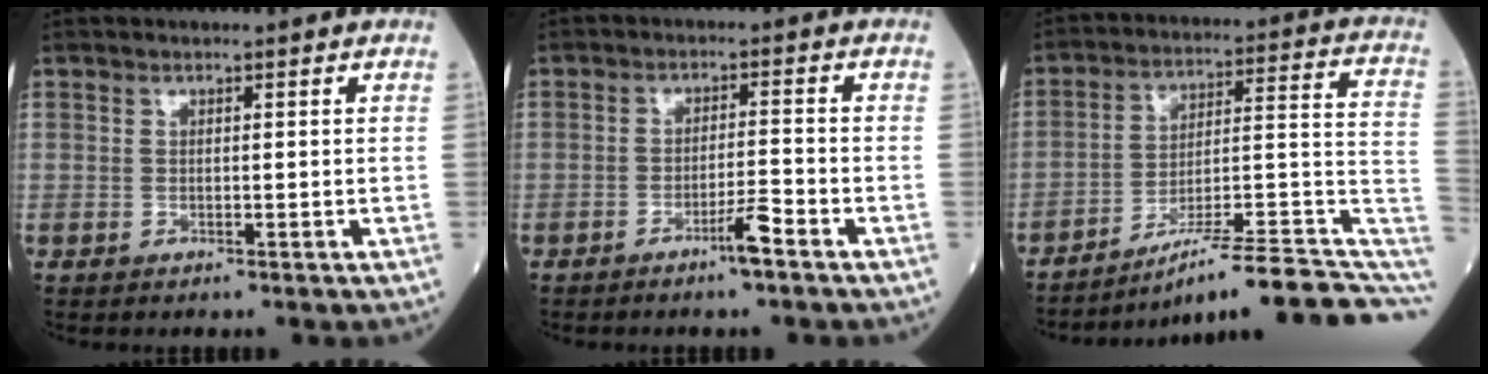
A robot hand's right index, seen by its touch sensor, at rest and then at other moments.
{"total": 3.7, "force": [-2.6, -0.3, 2.7], "torque": [-0.045, -0.003, -0.048]}
{"total": 19.0, "force": [-14.4, 1.6, 12.4], "torque": [-0.110, 0.042, -0.210]}